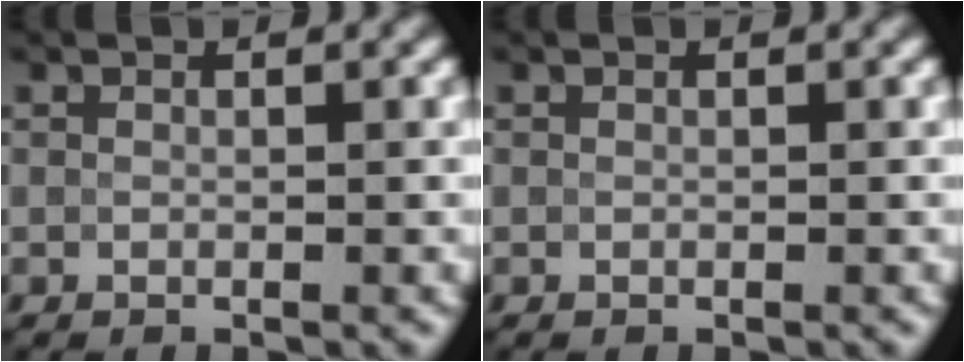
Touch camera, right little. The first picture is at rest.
{"total": 0.0}